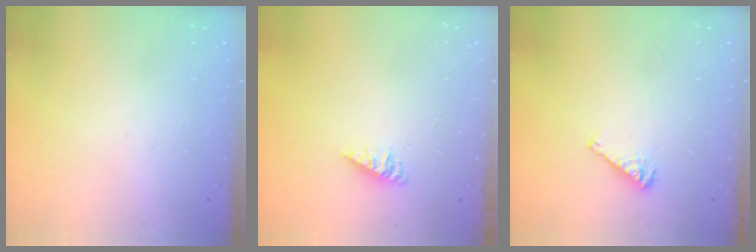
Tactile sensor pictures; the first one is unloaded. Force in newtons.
{"total": 2.9, "press": 2.9, "slide": 0.3}
{"total": 5.3, "press": 5.3, "slide": 0.4}